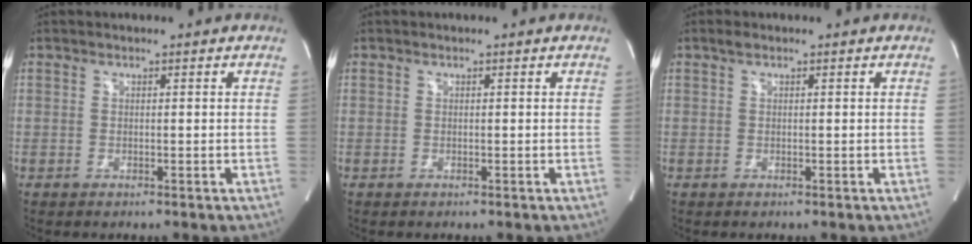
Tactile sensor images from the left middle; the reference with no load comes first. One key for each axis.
{"total": 0.0}
{"total": 0.8, "fx": 0.5, "fy": 0.3, "fz": 0.5, "tx": -0.016, "ty": 0.010, "tz": 0.010}